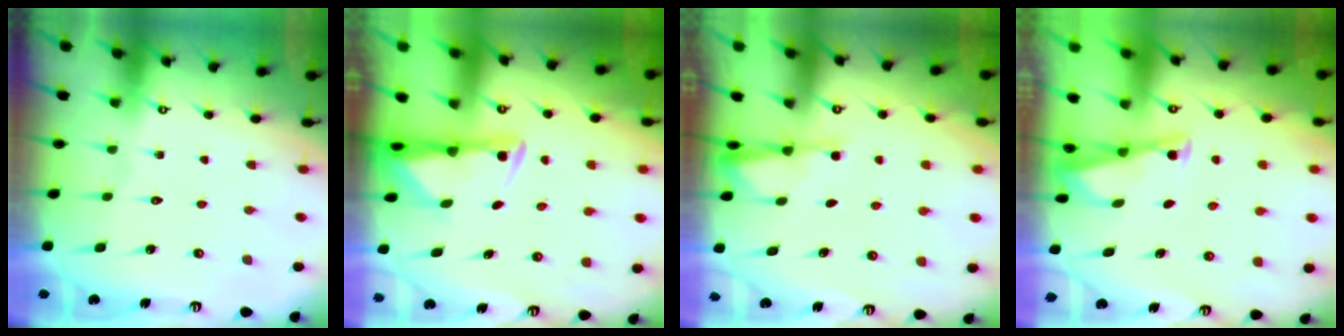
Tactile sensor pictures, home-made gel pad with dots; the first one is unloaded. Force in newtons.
{"total": 3.1, "press": 3.0, "slide": 0.6}
{"total": 1.9, "press": 1.9, "slide": 0.3}
{"total": 2.7, "press": 2.7, "slide": 0.3}